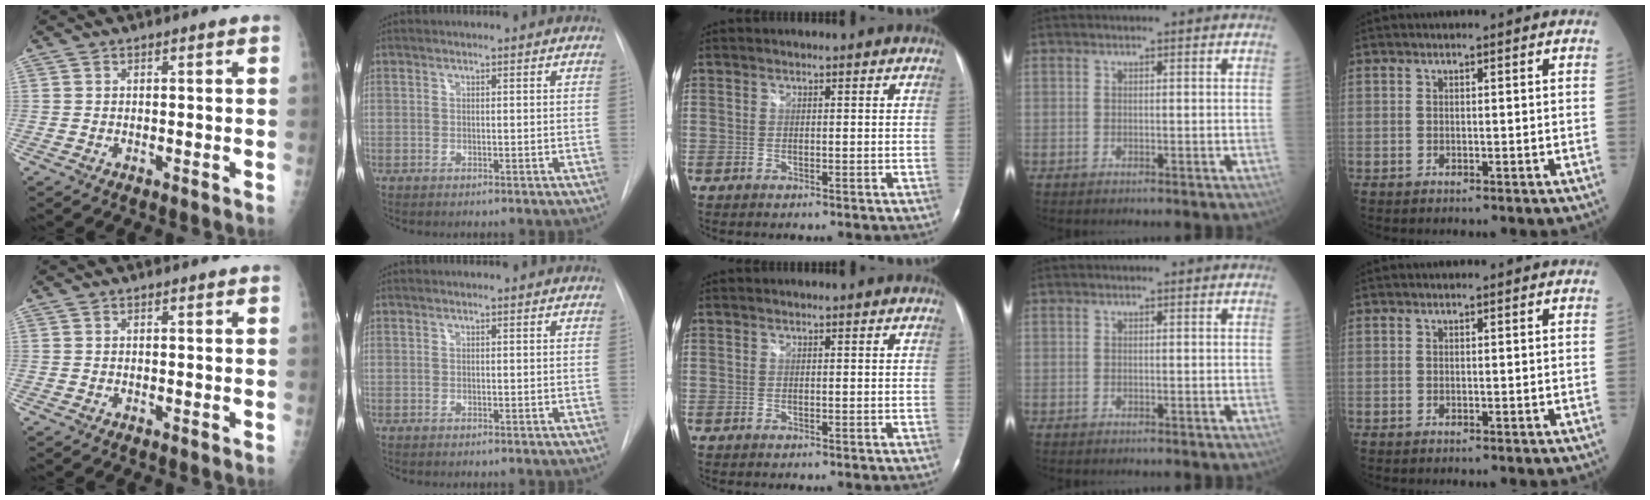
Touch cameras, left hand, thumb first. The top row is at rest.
{}